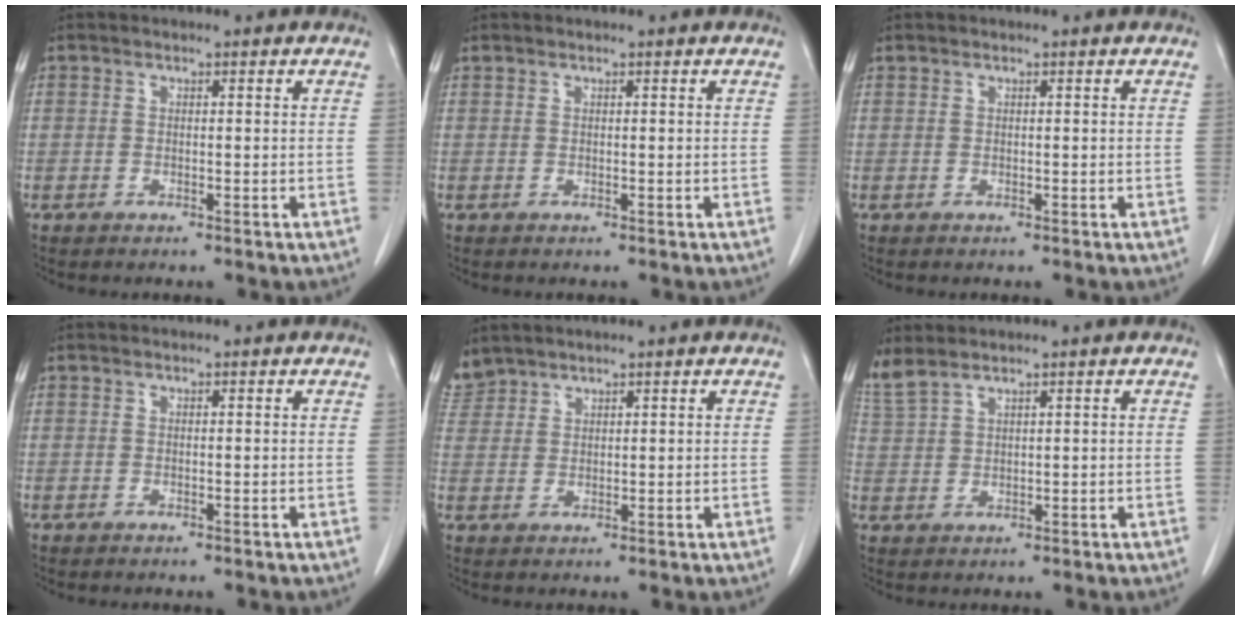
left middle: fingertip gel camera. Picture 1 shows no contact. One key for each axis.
{"total": 0.0}
{"total": 0.0}
{"total": 0.0}
{"total": 3.1, "fx": 3.0, "fy": 0.8, "fz": -0.2, "tx": -0.004, "ty": 0.014, "tz": 0.066}
{"total": 3.3, "fx": 3.0, "fy": 0.3, "fz": 1.1, "tx": -0.039, "ty": 0.012, "tz": 0.076}